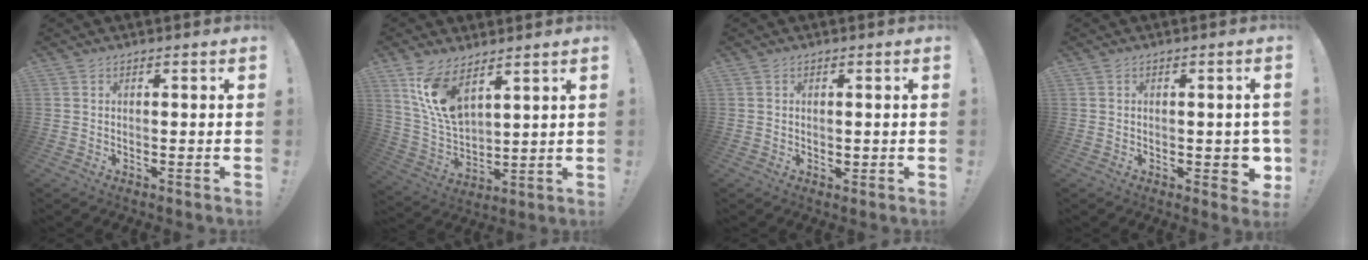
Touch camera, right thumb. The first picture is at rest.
{"total": 12.8, "force": [8.3, 5.8, 7.8], "torque": [-0.169, -0.045, 0.158]}
{"total": 0.7, "force": [0.3, 0.6, 0.3], "torque": [0.004, -0.002, 0.005]}
{"total": 4.7, "force": [-0.9, 2.7, 3.7], "torque": [-0.030, 0.002, -0.010]}